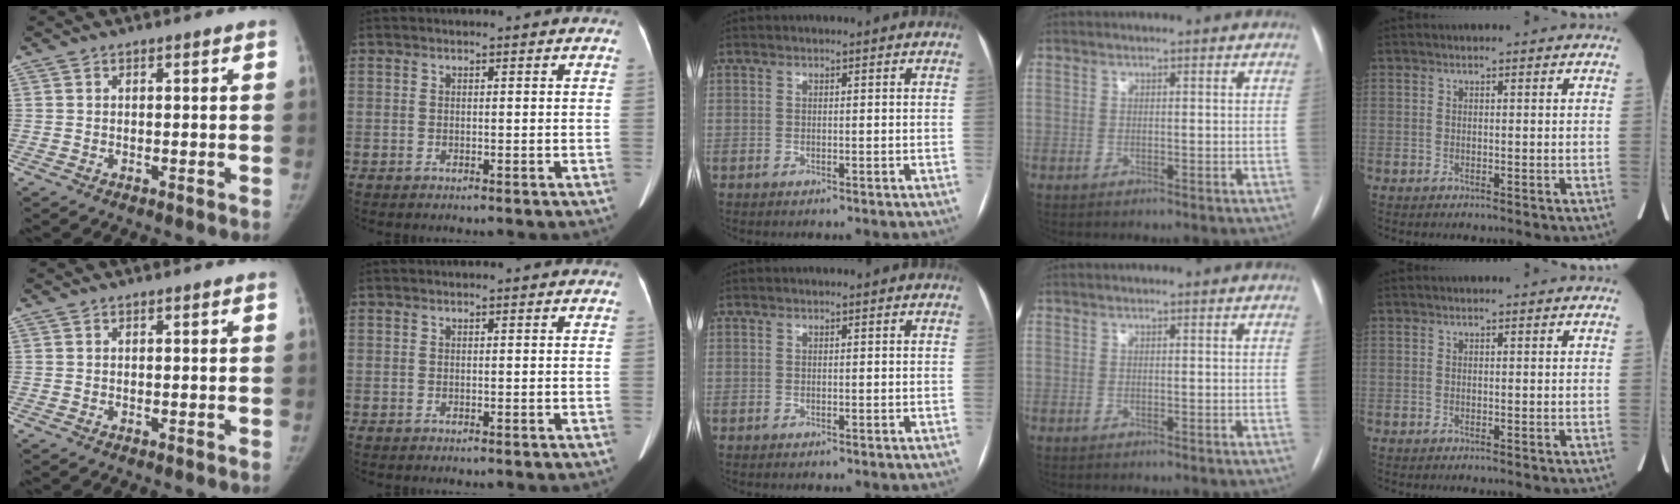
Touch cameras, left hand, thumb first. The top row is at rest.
{}